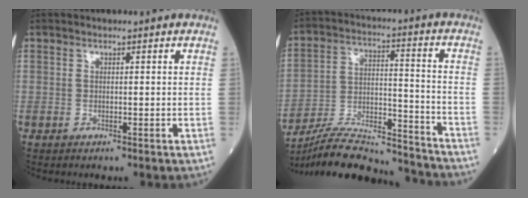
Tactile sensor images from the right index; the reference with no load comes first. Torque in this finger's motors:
{"motor_torque": [0.36, -0.50, 0.18, 0.05]}